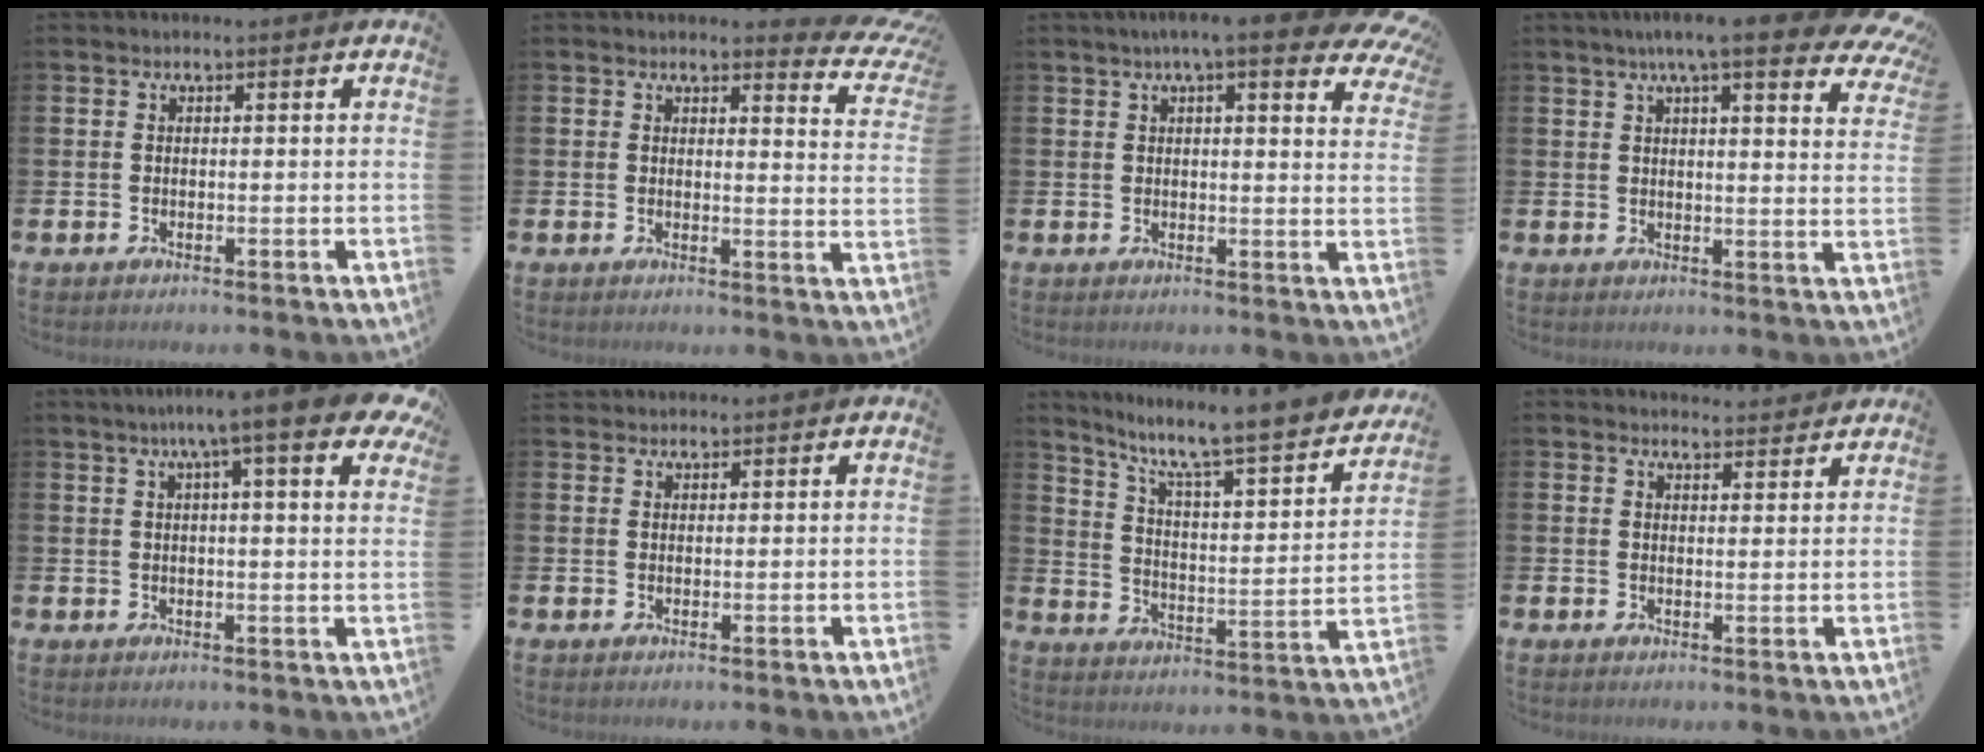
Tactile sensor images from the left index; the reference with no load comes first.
{"total": 3.1, "force": [2.9, 0.8, 0.7], "torque": [0.003, -0.026, 0.042]}
{"total": 6.5, "force": [5.4, 1.2, 3.5], "torque": [-0.057, -0.019, 0.090]}
{"total": 8.1, "force": [6.6, 1.3, 4.5], "torque": [-0.079, -0.023, 0.110]}
{"total": 7.9, "force": [5.7, 1.5, 5.3], "torque": [-0.083, -0.019, 0.091]}
{"total": 1.7, "force": [1.7, 0.5, -0.1], "torque": [0.008, -0.005, 0.030]}
{"total": 8.2, "force": [7.0, 1.0, 4.1], "torque": [-0.096, -0.065, 0.108]}
{"total": 3.2, "force": [3.1, 0.3, -0.1], "torque": [0.004, -0.022, 0.055]}